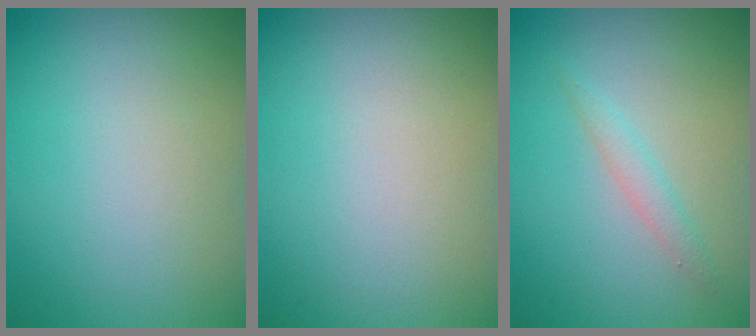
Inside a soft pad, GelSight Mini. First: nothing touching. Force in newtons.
{"total": 0.0}
{"total": 1.4, "press": 1.4, "slide": 0.1}